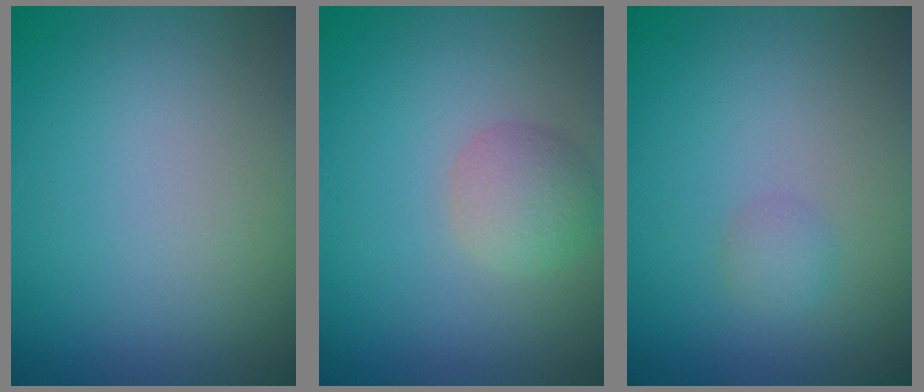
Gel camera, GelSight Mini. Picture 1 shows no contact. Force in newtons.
{"total": 2.6, "press": 2.6, "slide": 0.1}
{"total": 1.0, "press": 1.0, "slide": 0.1}